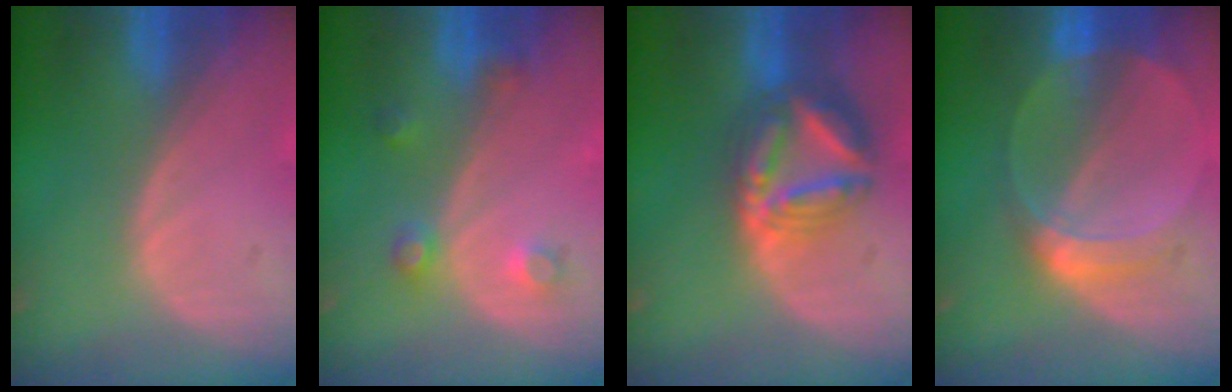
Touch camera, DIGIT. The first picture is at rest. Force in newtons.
{"total": 3.5, "press": 3.3, "slide": 1.1}
{"total": 8.1, "press": 8.1, "slide": 0.8}
{"total": 6.4, "press": 5.7, "slide": 2.9}